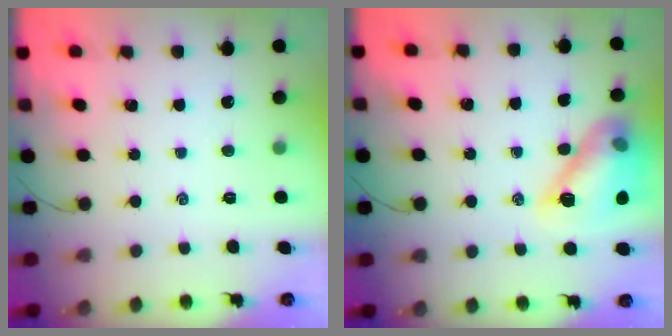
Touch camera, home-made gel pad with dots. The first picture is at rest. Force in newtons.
{"total": 14.9, "press": 14.8, "slide": 1.5}